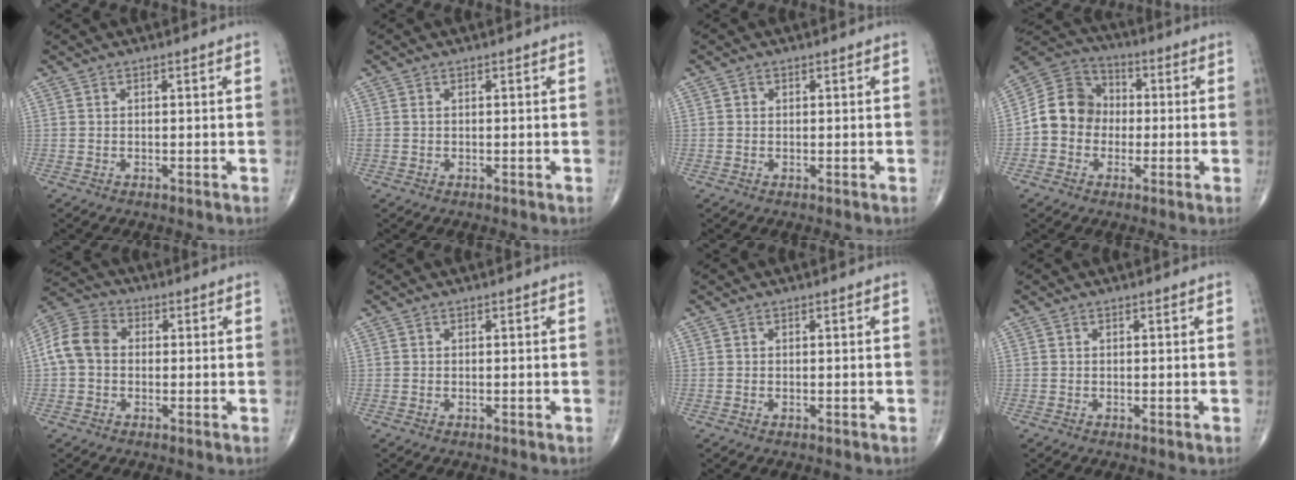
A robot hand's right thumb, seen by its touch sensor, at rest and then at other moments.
{"total": 0.6, "force": [0.1, 0.4, 0.4], "torque": [-0.010, 0.004, 0.005]}
{"total": 0.7, "force": [0.1, 0.6, 0.2], "torque": [0.001, 0.001, 0.001]}
{"total": 10.5, "force": [-1.2, 9.3, 4.8], "torque": [-0.066, 0.037, -0.035]}
{"total": 8.7, "force": [0.1, 6.8, 5.5], "torque": [-0.104, 0.029, -0.009]}
{"total": 0.0}
{"total": 0.0}
{"total": 0.0}